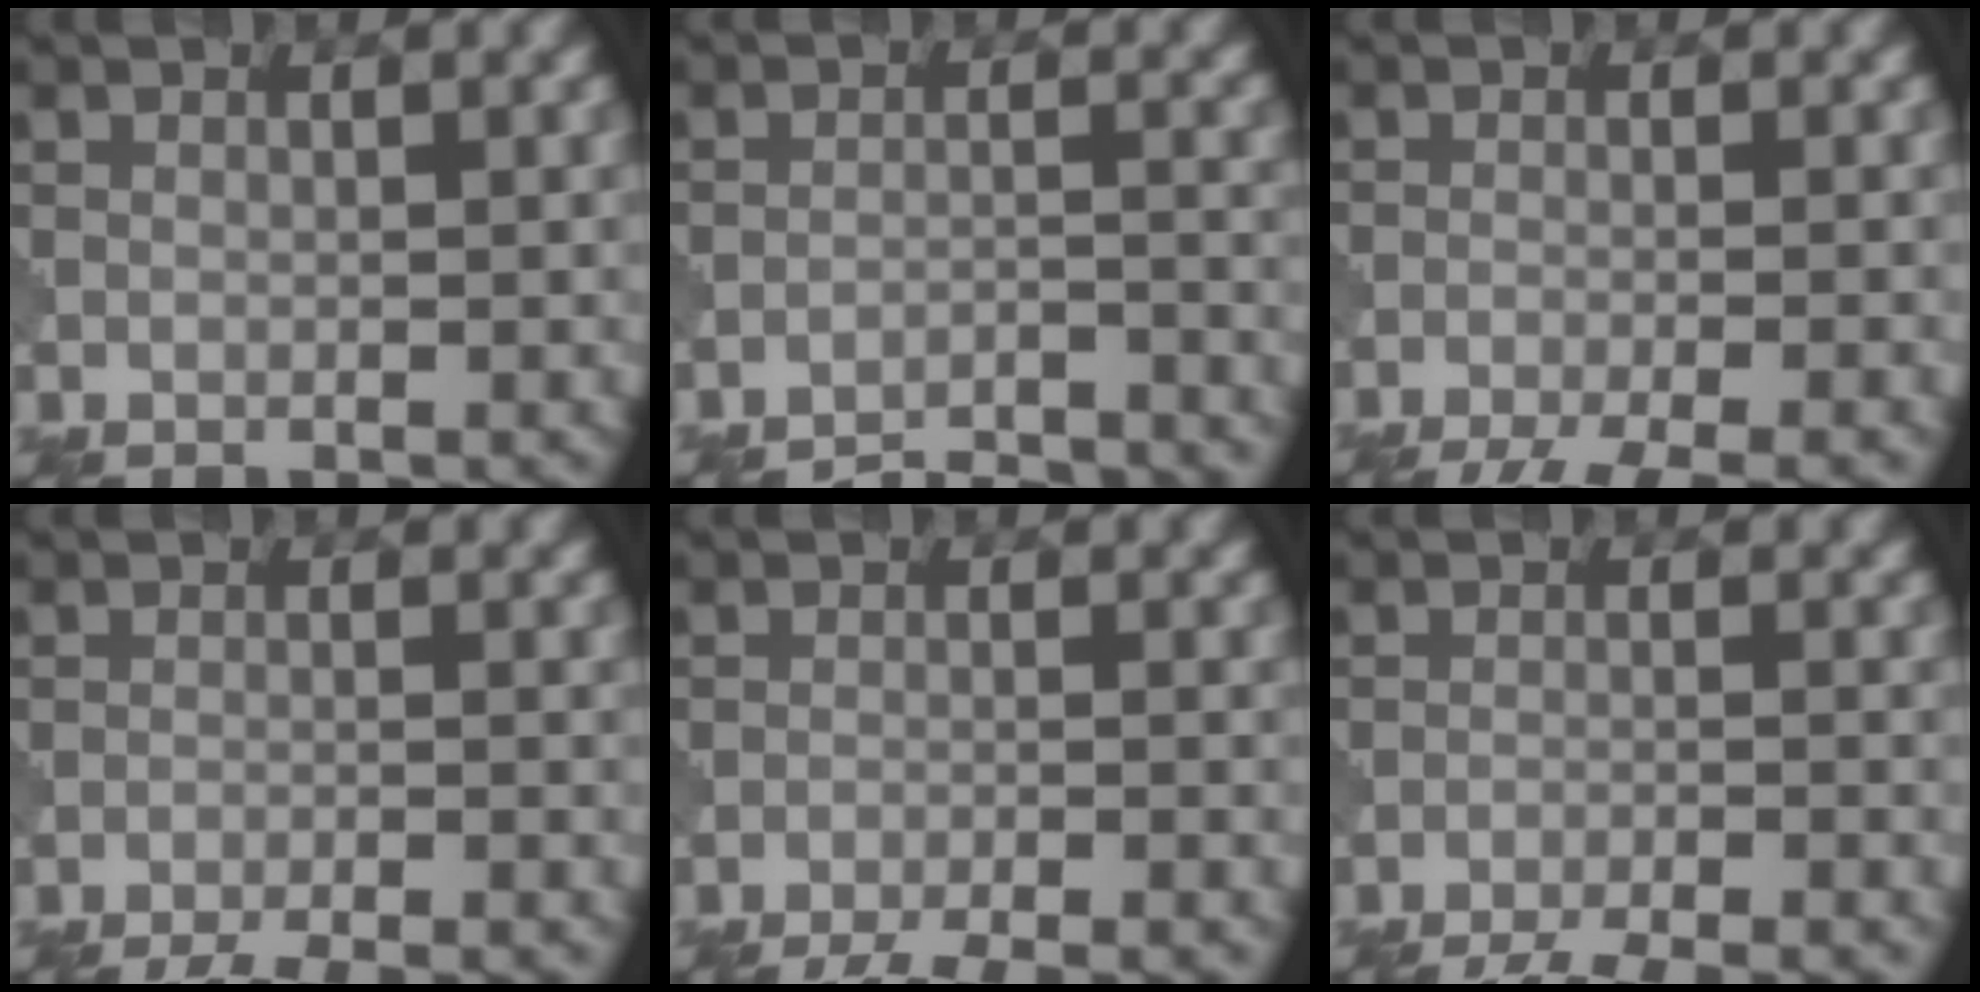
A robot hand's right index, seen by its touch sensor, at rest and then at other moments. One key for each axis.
{"total": 13.0, "fx": -12.5, "fy": 2.5, "fz": 2.4, "tx": -0.020, "ty": 0.005, "tz": -0.157}
{"total": 6.8, "fx": -5.5, "fy": 1.2, "fz": 3.9, "tx": -0.056, "ty": -0.021, "tz": -0.090}
{"total": 7.8, "fx": -7.3, "fy": 1.4, "fz": 2.5, "tx": -0.030, "ty": -0.002, "tz": -0.104}
{"total": 8.4, "fx": -7.7, "fy": 1.4, "fz": 2.9, "tx": -0.038, "ty": -0.006, "tz": -0.112}
{"total": 9.0, "fx": -8.4, "fy": 1.6, "fz": 3.0, "tx": -0.040, "ty": -0.008, "tz": -0.122}